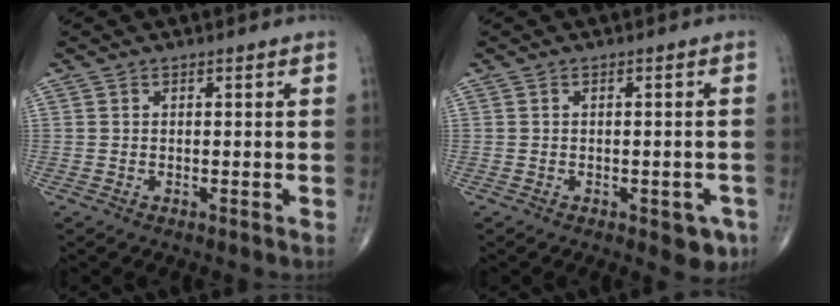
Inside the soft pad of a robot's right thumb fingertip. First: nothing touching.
{"total": 5.1, "force": [-2.2, 2.4, 4.0], "torque": [-0.026, 0.004, -0.022]}